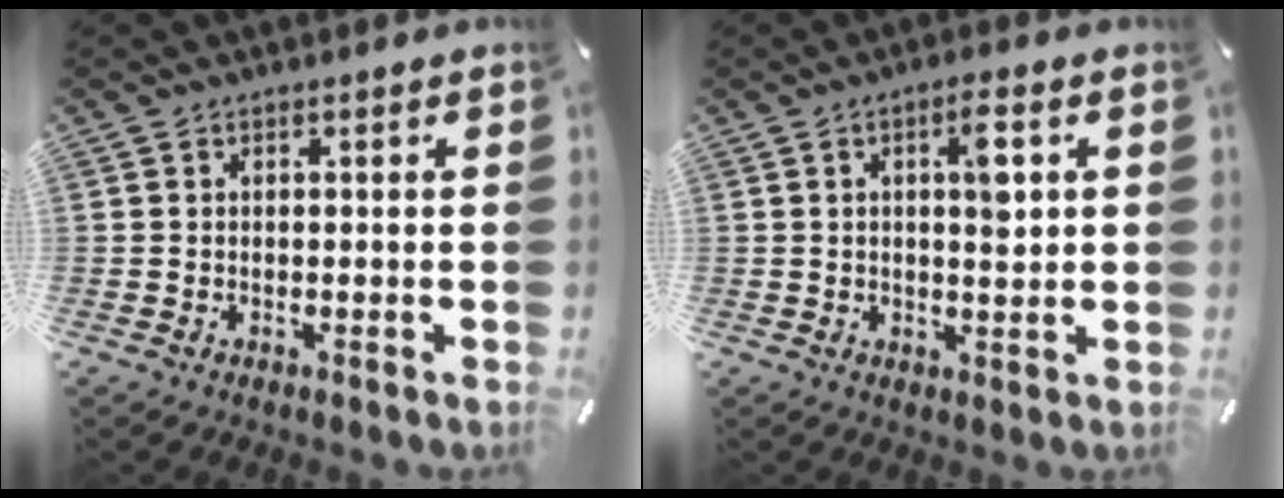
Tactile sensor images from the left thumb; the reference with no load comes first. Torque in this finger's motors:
{"motor_torque": [0.04, 0.22, 0.10, -0.06, 0.06]}